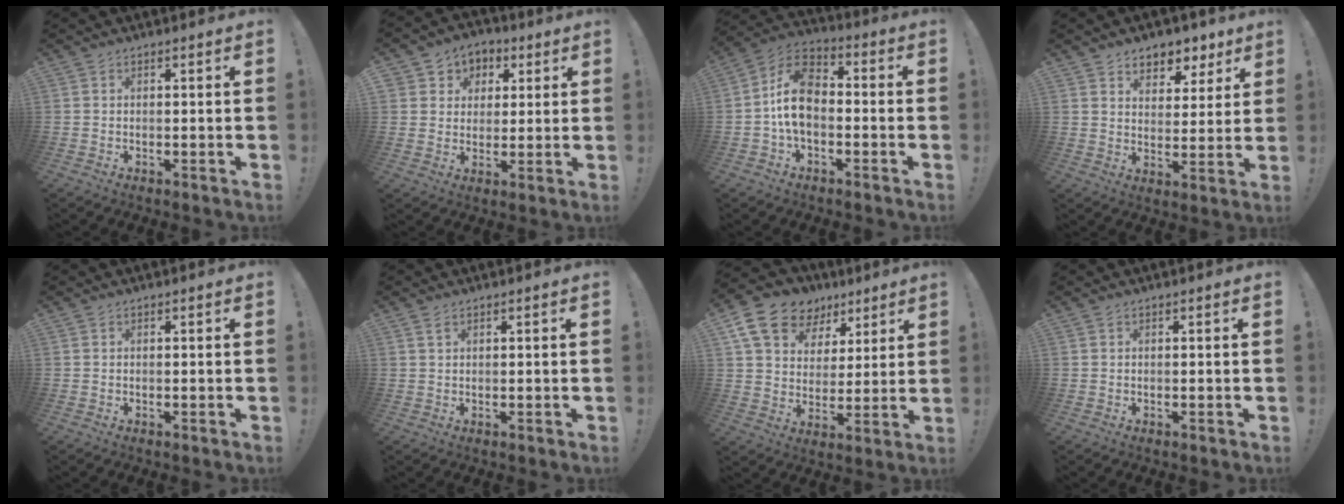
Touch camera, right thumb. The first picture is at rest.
{"total": 6.8, "force": [1.0, 6.6, 1.3], "torque": [-0.012, -0.008, 0.025]}
{"total": 12.6, "force": [-1.7, 8.5, 9.2], "torque": [-0.174, 0.023, -0.032]}
{"total": 7.2, "force": [5.1, 4.8, 1.7], "torque": [-0.008, -0.045, 0.095]}
{"total": 0.0}
{"total": 1.5, "force": [0.9, 0.6, 1.1], "torque": [-0.014, -0.002, 0.015]}
{"total": 16.1, "force": [9.3, 11.2, 6.9], "torque": [-0.110, -0.052, 0.179]}
{"total": 0.0}